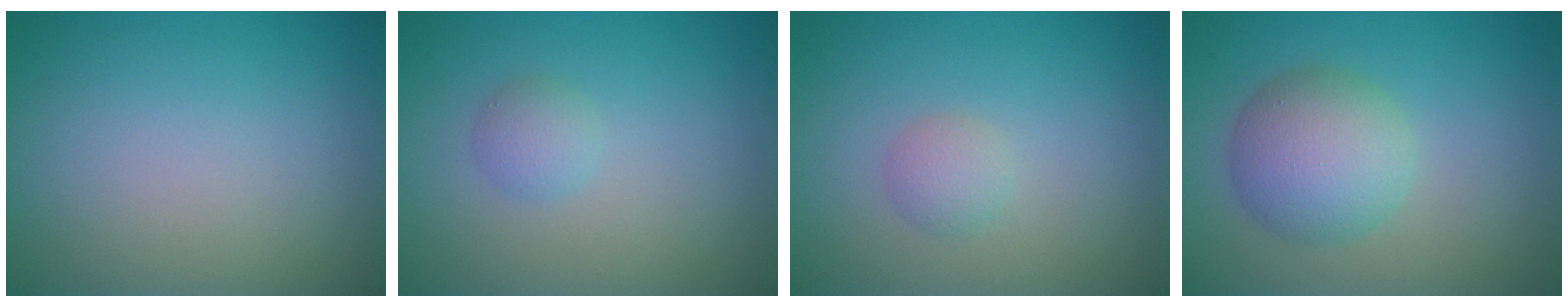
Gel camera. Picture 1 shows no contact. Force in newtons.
{"total": 1.4, "press": 1.4, "slide": 0.0}
{"total": 1.5, "press": 1.4, "slide": 0.1}
{"total": 5.3, "press": 5.3, "slide": 0.2}